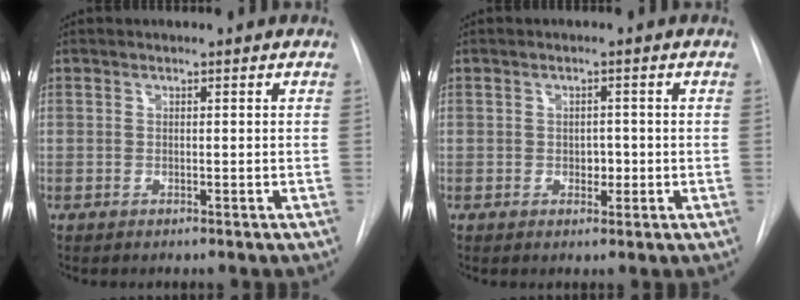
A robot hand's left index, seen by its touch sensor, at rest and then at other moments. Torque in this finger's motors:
{"motor_torque": [0.07, 0.09, 0.01, 0.00]}